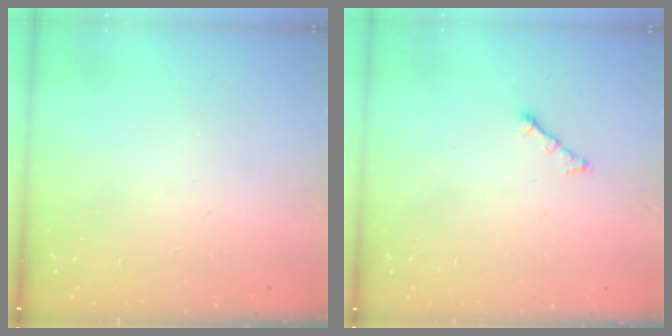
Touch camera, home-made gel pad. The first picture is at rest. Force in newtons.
{"total": 2.3, "press": 2.2, "slide": 0.7}